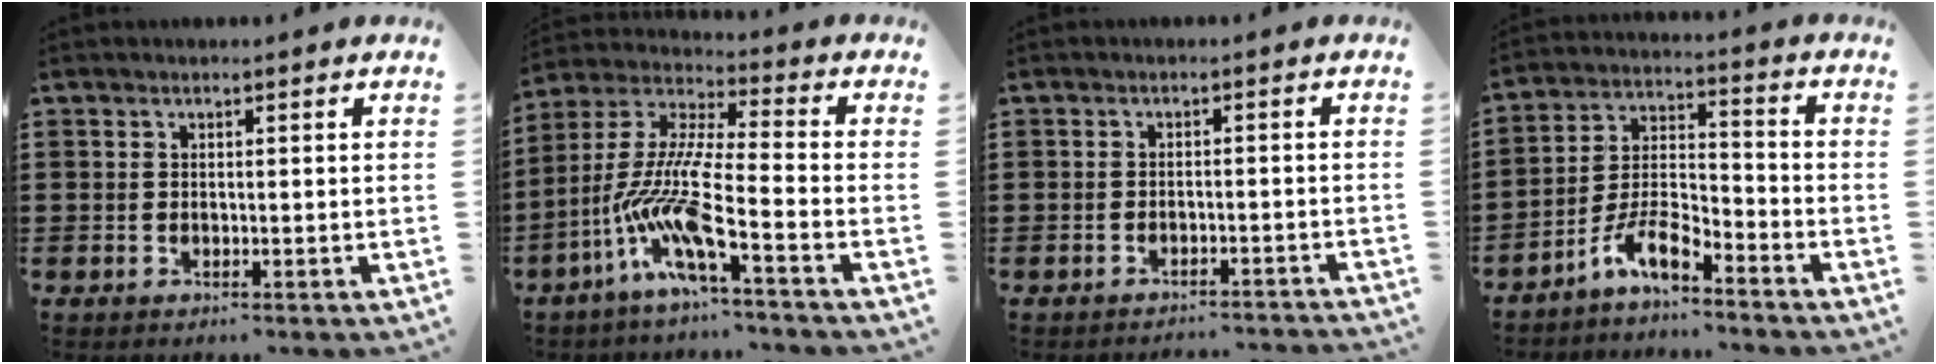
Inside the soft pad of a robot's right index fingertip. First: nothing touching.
{"total": 11.1, "force": [-6.4, 0.9, 9.1], "torque": [-0.227, -0.038, -0.143]}
{"total": 1.9, "force": [-1.9, 0.0, 0.0], "torque": [-0.005, 0.002, -0.042]}
{"total": 7.4, "force": [-6.0, 1.8, 3.9], "torque": [-0.090, -0.002, -0.120]}